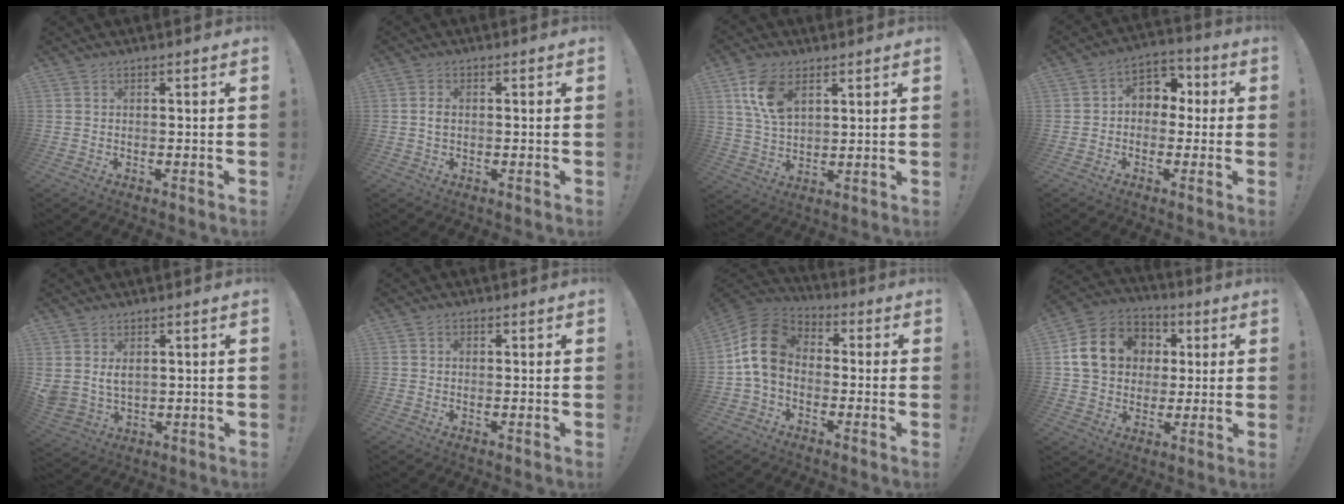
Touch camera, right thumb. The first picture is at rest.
{"total": 1.6, "force": [-0.1, 1.0, 1.2], "torque": [-0.016, 0.002, -0.004]}
{"total": 10.9, "force": [5.2, 6.4, 7.0], "torque": [-0.131, -0.008, 0.100]}
{"total": 7.3, "force": [0.1, 6.4, 3.5], "torque": [-0.049, 0.015, 0.009]}
{"total": 5.3, "force": [2.8, 3.7, 2.6], "torque": [-0.041, -0.013, 0.055]}
{"total": 0.8, "force": [-0.1, 0.7, 0.2], "torque": [-0.002, 0.002, -0.003]}
{"total": 15.2, "force": [0.8, 11.1, 10.4], "torque": [-0.174, 0.021, 0.020]}
{"total": 16.3, "force": [3.3, 13.7, 8.1], "torque": [-0.121, 0.005, 0.075]}